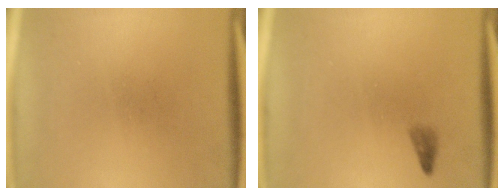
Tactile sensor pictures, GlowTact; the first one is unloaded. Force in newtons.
{"total": 0.9}